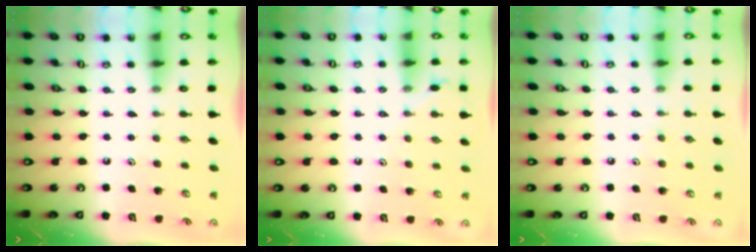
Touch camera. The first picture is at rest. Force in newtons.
{"total": 4.2, "press": 4.2, "slide": 0.6}
{"total": 2.6, "press": 2.5, "slide": 0.6}